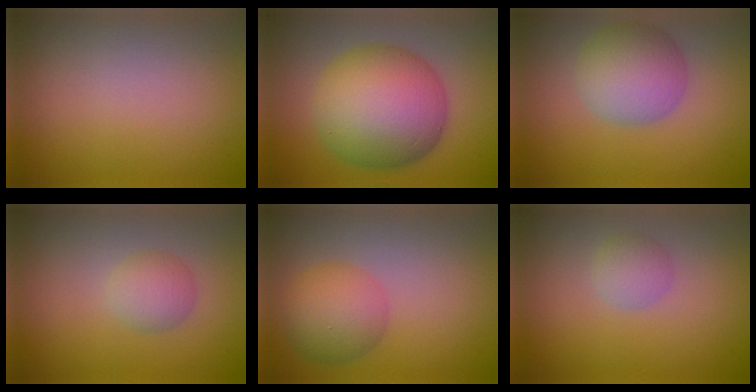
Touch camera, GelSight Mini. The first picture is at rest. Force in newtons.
{"total": 11.8, "press": 11.8, "slide": 0.2}
{"total": 5.5, "press": 5.5, "slide": 0.0}
{"total": 2.2, "press": 2.2, "slide": 0.1}
{"total": 4.3, "press": 4.3, "slide": 0.1}
{"total": 1.8, "press": 1.8, "slide": 0.1}